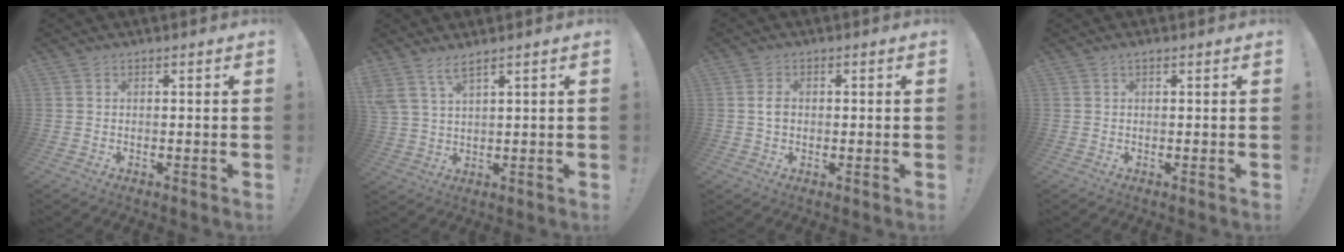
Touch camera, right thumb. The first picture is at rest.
{"total": 4.9, "force": [3.9, 0.6, 3.0], "torque": [-0.065, -0.016, 0.074]}
{"total": 2.7, "force": [-0.1, 1.9, 1.8], "torque": [-0.026, 0.003, -0.004]}
{"total": 1.0, "force": [0.5, 0.0, 0.8], "torque": [-0.011, -0.003, 0.008]}